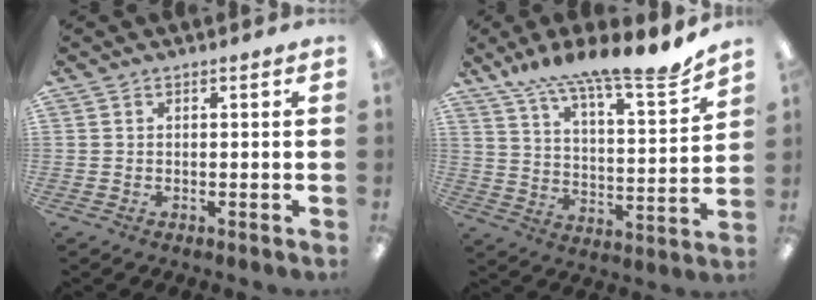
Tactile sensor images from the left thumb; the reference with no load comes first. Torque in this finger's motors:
{"motor_torque": [1.75, 0.05, 1.51, -1.26, 0.12]}